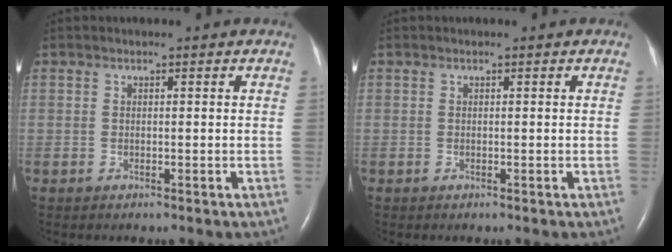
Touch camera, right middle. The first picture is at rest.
{"total": 0.0}